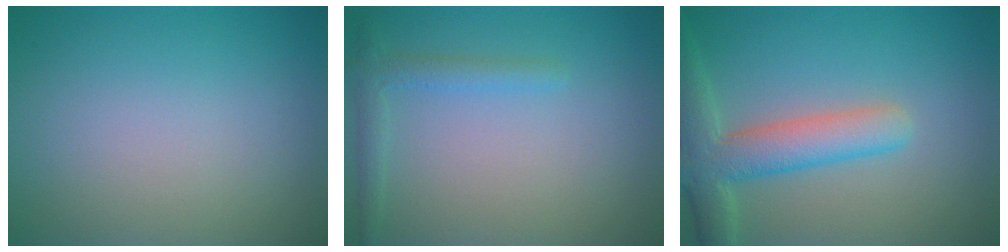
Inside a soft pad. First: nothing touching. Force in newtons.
{"total": 1.9, "press": 1.8, "slide": 0.2}
{"total": 5.5, "press": 5.5, "slide": 0.3}